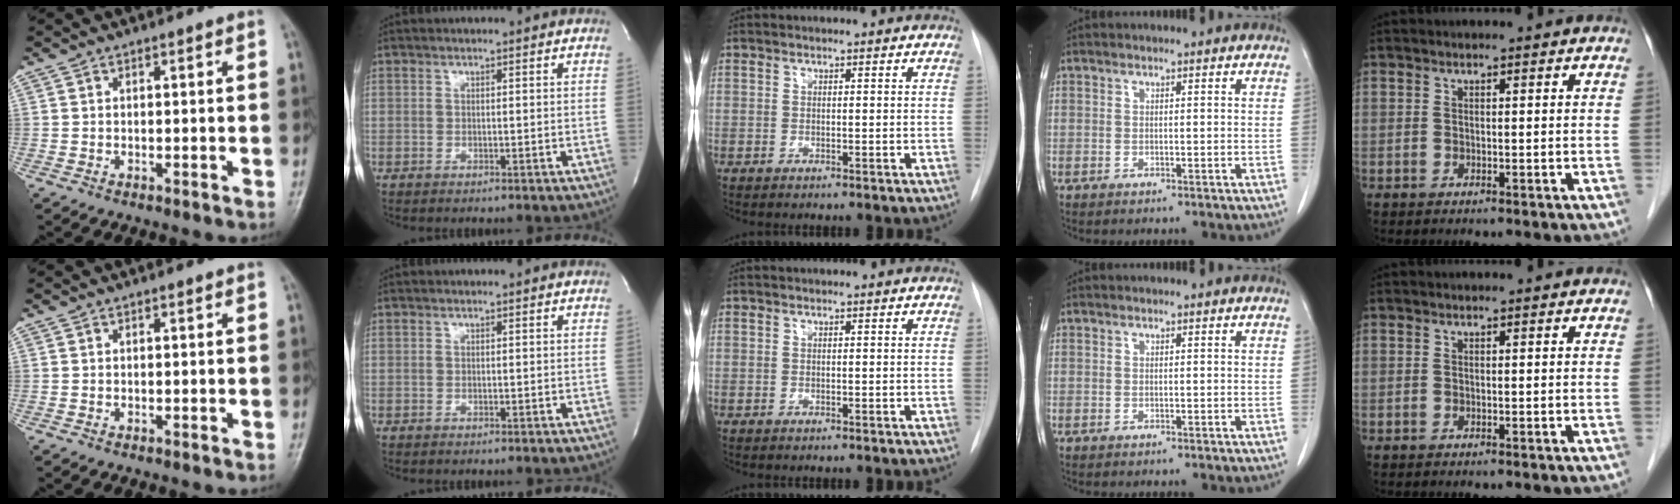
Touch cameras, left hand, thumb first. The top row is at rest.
{}